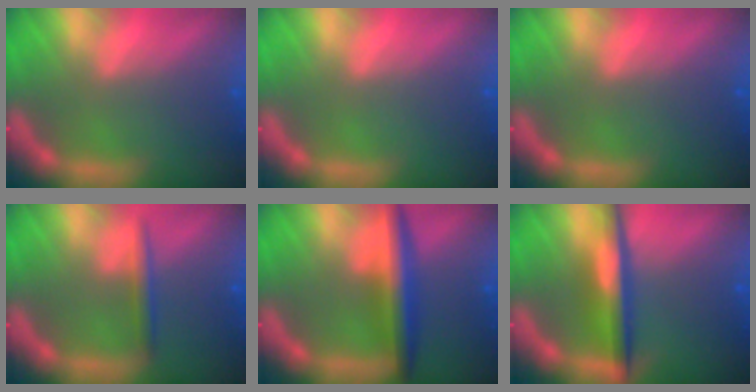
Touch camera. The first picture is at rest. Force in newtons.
{"total": 0.0}
{"total": 0.0}
{"total": 1.9}
{"total": 5.0}
{"total": 5.0}